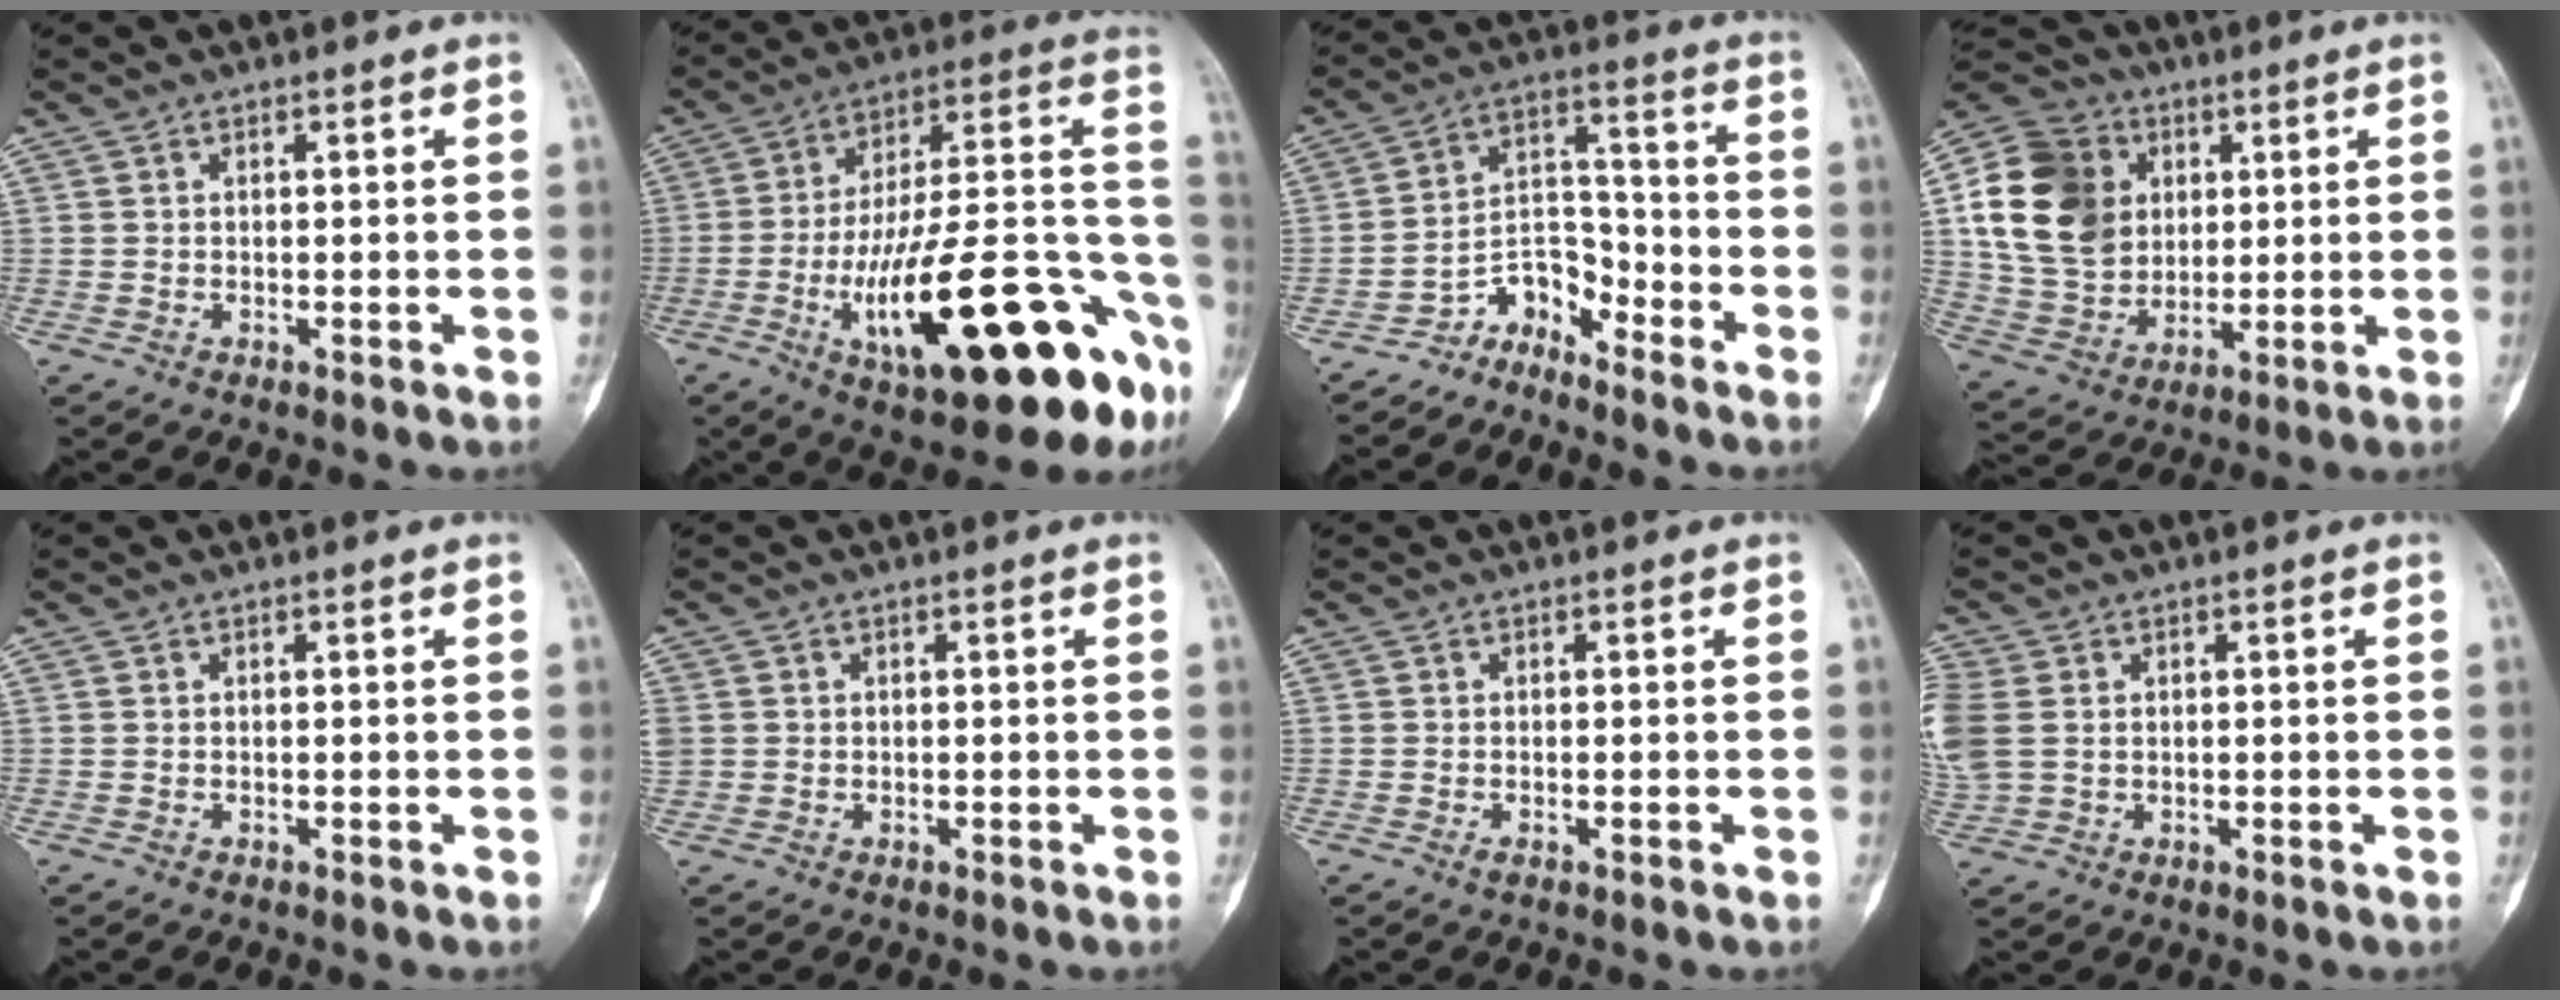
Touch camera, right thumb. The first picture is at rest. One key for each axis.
{"total": 32.1, "fx": -12.2, "fy": 9.5, "fz": 28.1, "tx": -0.365, "ty": 0.046, "tz": -0.177}
{"total": 7.4, "fx": -6.2, "fy": 3.6, "fz": 1.5, "tx": 0.000, "ty": 0.089, "tz": -0.127}
{"total": 19.7, "fx": 4.3, "fy": 15.9, "fz": 10.9, "tx": -0.186, "ty": 0.005, "tz": 0.085}
{"total": 0.0}
{"total": 2.5, "fx": 0.2, "fy": 2.3, "fz": 1.0, "tx": -0.019, "ty": 0.007, "tz": 0.006}
{"total": 0.9, "fx": -0.5, "fy": 0.3, "fz": 0.7, "tx": -0.016, "ty": 0.002, "tz": -0.008}
{"total": 8.7, "fx": 1.1, "fy": 6.8, "fz": 5.4, "tx": -0.161, "ty": 0.008, "tz": 0.028}